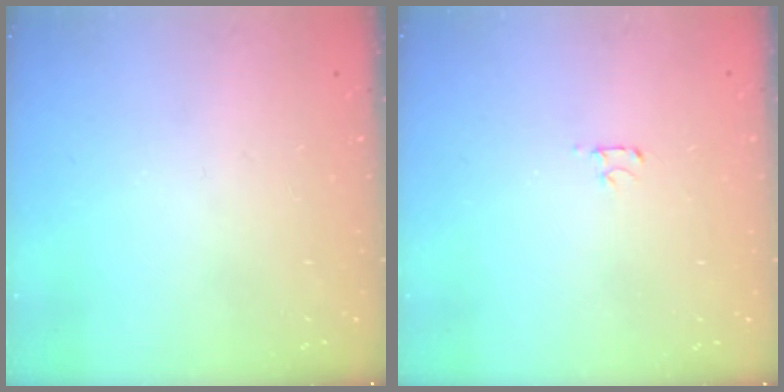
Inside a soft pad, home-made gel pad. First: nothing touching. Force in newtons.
{"total": 2.5, "press": 2.4, "slide": 0.3}